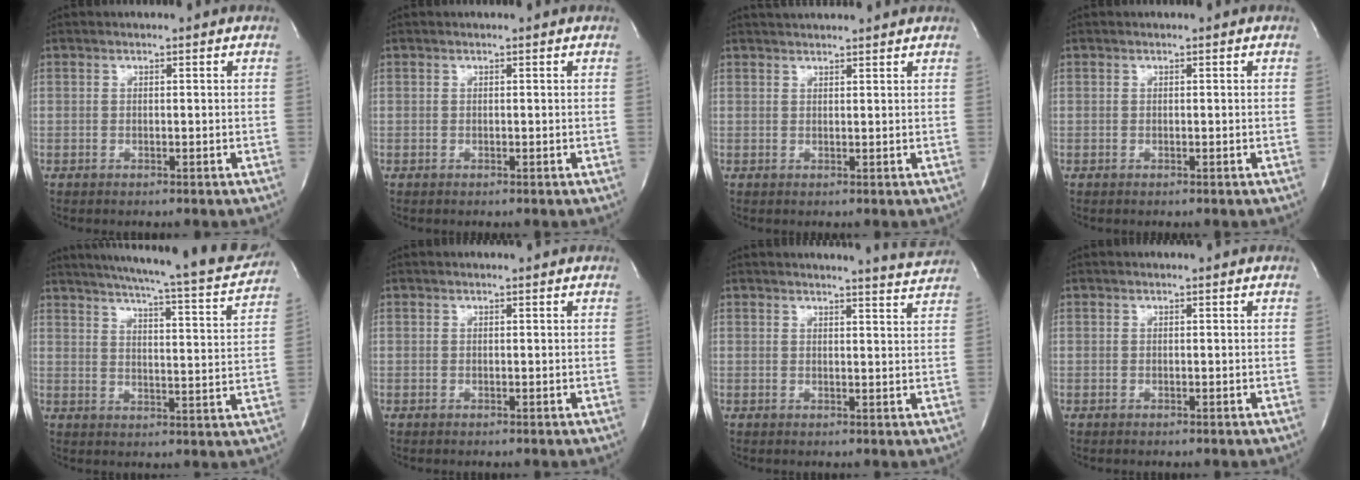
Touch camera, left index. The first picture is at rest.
{"total": 0.0}
{"total": 9.6, "force": [9.1, 0.6, 3.2], "torque": [-0.048, 0.025, 0.111]}
{"total": 0.0}
{"total": 22.6, "force": [20.2, 1.8, 9.8], "torque": [-0.153, -0.042, 0.249]}
{"total": 0.6, "force": [0.6, 0.0, 0.2], "torque": [-0.006, 0.002, 0.007]}
{"total": 5.0, "force": [4.9, -1.0, 0.1], "torque": [-0.013, -0.027, 0.049]}
{"total": 0.0}